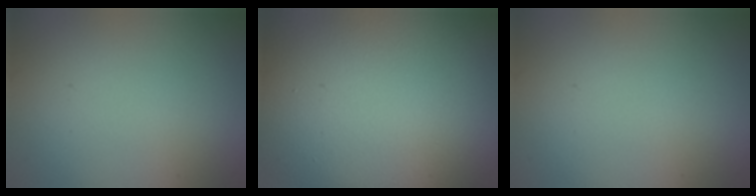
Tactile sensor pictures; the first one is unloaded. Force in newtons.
{"total": 19.4, "press": 19.4, "slide": 0.6}
{"total": 0.0}